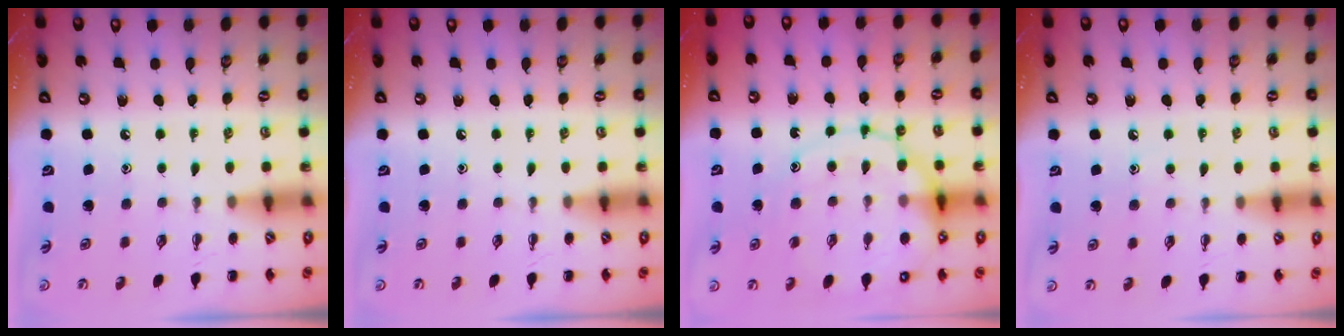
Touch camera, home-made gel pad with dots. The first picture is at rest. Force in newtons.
{"total": 0.0}
{"total": 15.1, "press": 14.9, "slide": 2.3}
{"total": 5.6, "press": 5.4, "slide": 1.4}